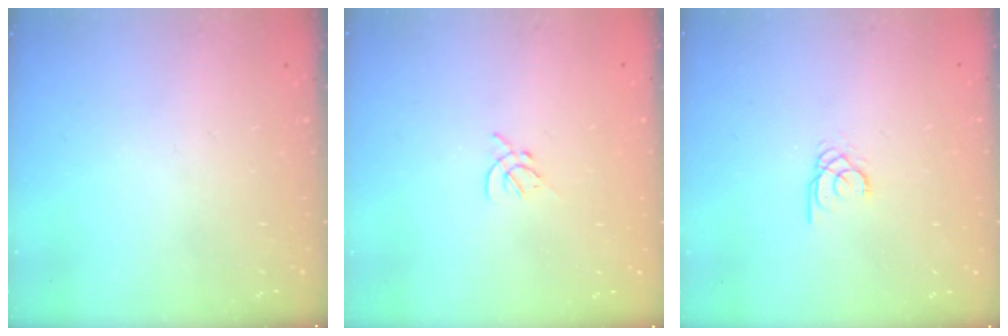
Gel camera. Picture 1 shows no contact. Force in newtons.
{"total": 2.0, "press": 1.9, "slide": 0.5}
{"total": 1.9, "press": 1.9, "slide": 0.0}